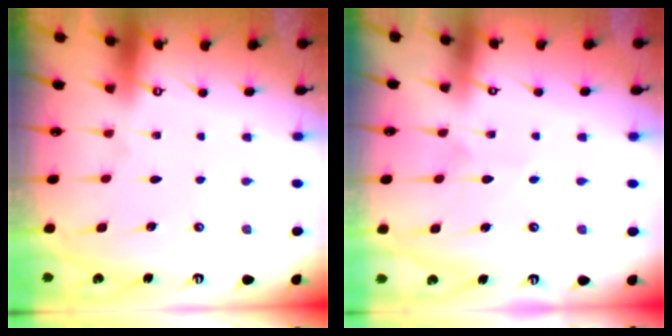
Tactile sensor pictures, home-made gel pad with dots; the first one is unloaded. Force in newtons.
{"total": 4.6, "press": 4.6, "slide": 0.4}